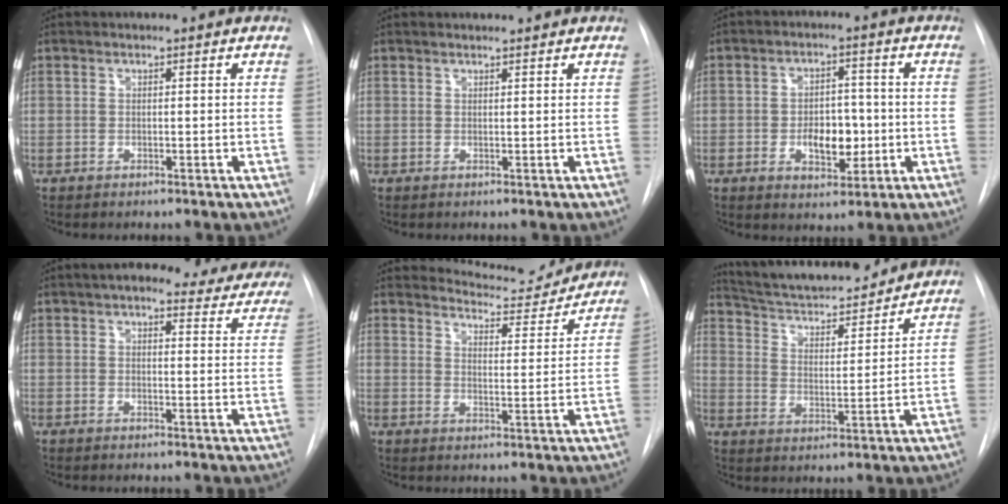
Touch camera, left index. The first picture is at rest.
{"total": 0.8, "force": [0.8, 0.0, 0.0], "torque": [-0.006, 0.004, 0.014]}
{"total": 6.6, "force": [-1.9, 3.8, 5.1], "torque": [-0.077, 0.001, -0.022]}
{"total": 18.2, "force": [15.8, 5.1, 7.5], "torque": [-0.094, -0.002, 0.173]}
{"total": 8.8, "force": [8.7, 1.2, 0.0], "torque": [0.003, -0.022, 0.112]}
{"total": 17.9, "force": [16.4, 3.3, 6.6], "torque": [-0.104, -0.001, 0.246]}